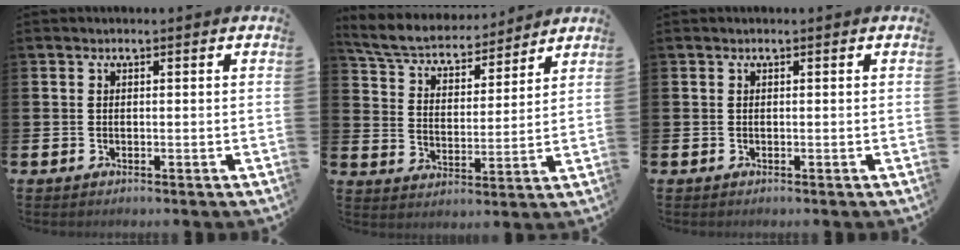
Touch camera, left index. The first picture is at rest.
{"total": 6.4, "force": [6.0, 1.5, 1.3], "torque": [-0.060, -0.044, 0.104]}
{"total": 0.0}